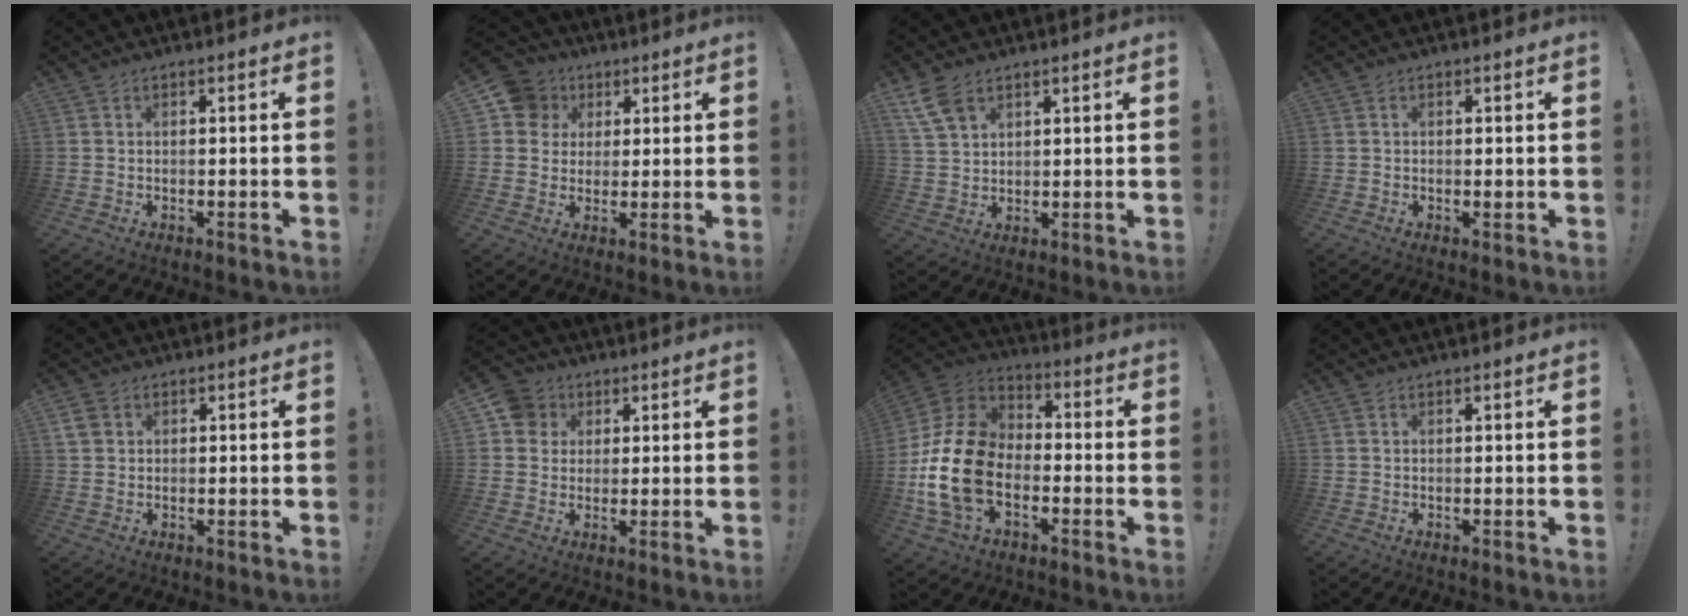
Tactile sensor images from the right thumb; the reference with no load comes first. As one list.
[{"total": 10.3, "force": [3.5, 9.2, 2.8], "torque": [-0.032, -0.013, 0.072]}, {"total": 7.2, "force": [4.5, 4.0, 4.0], "torque": [-0.079, -0.018, 0.087]}, {"total": 0.8, "force": [-0.2, 0.5, 0.6], "torque": [-0.011, 0.002, -0.003]}, {"total": 3.6, "force": [1.8, 2.8, 1.3], "torque": [-0.020, 0.002, 0.036]}, {"total": 7.5, "force": [2.3, 6.9, 1.9], "torque": [-0.027, -0.004, 0.049]}, {"total": 18.6, "force": [-4.7, 12.9, 12.5], "torque": [-0.242, 0.033, -0.075]}, {"total": 0.0}]